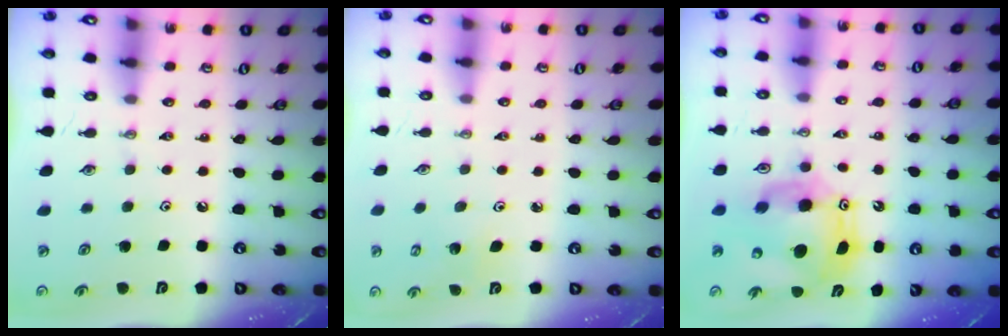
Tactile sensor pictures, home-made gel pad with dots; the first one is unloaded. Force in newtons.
{"total": 2.7, "press": 2.7, "slide": 0.5}
{"total": 13.0, "press": 12.9, "slide": 1.0}